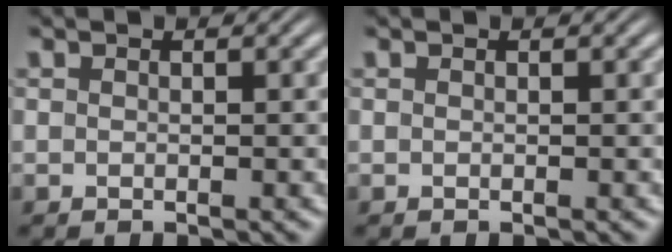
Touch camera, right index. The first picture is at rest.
{"total": 0.0}